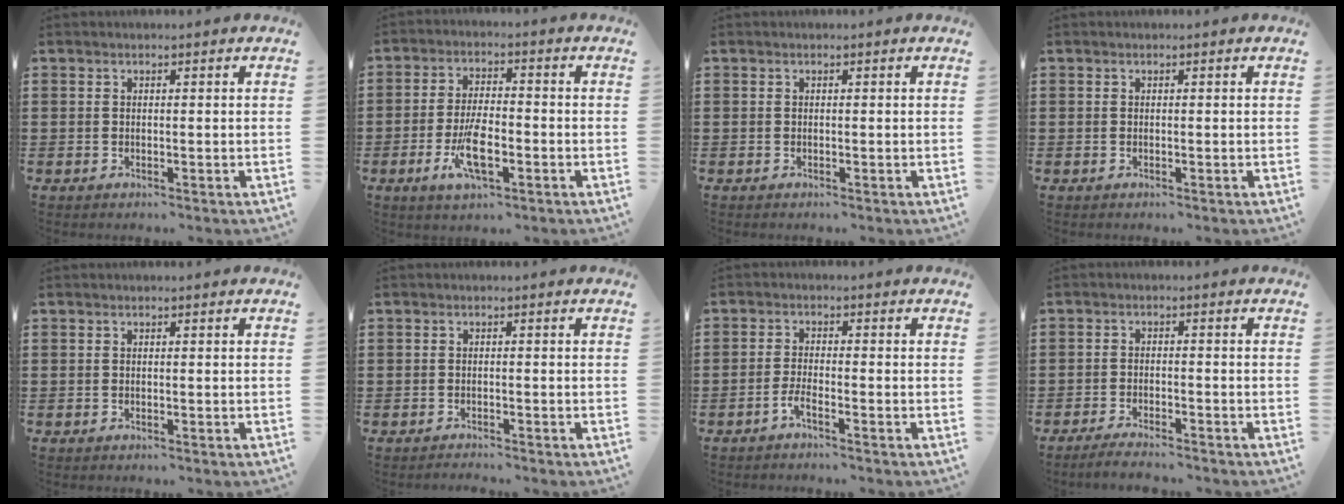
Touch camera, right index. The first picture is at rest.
{"total": 7.6, "force": [-2.7, 2.4, 6.6], "torque": [-0.149, -0.016, -0.052]}
{"total": 0.0}
{"total": 0.0}
{"total": 0.0}
{"total": 1.0, "force": [-1.0, -0.2, 0.0], "torque": [-0.002, -0.002, -0.020]}
{"total": 2.3, "force": [-1.8, -0.1, 1.5], "torque": [-0.034, -0.002, -0.035]}
{"total": 2.6, "force": [-2.5, -0.2, 0.4], "torque": [-0.009, 0.000, -0.051]}